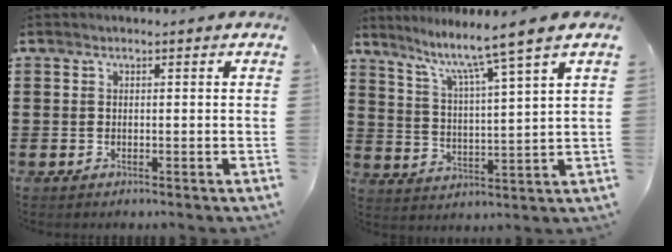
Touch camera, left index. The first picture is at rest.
{"total": 6.7, "force": [5.4, -1.1, 3.9], "torque": [-0.098, -0.042, 0.081]}